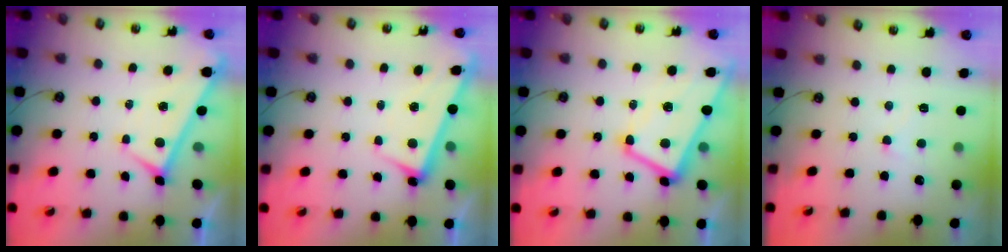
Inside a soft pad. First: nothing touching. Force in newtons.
{"total": 2.6, "press": 2.5, "slide": 0.7}
{"total": 3.1, "press": 2.8, "slide": 1.2}
{"total": 1.6, "press": 1.5, "slide": 0.5}